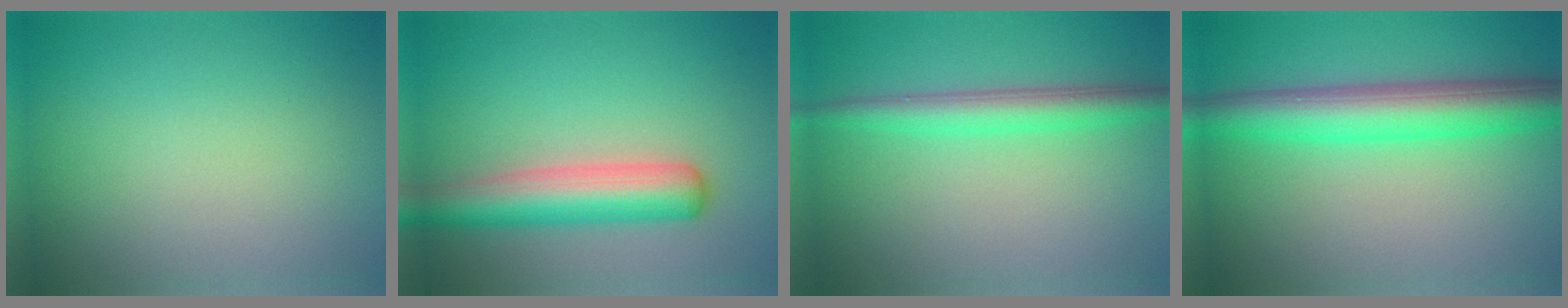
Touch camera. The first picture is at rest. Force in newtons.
{"total": 5.6, "press": 5.6, "slide": 0.2}
{"total": 3.5, "press": 3.5, "slide": 0.1}
{"total": 6.7, "press": 6.7, "slide": 0.1}